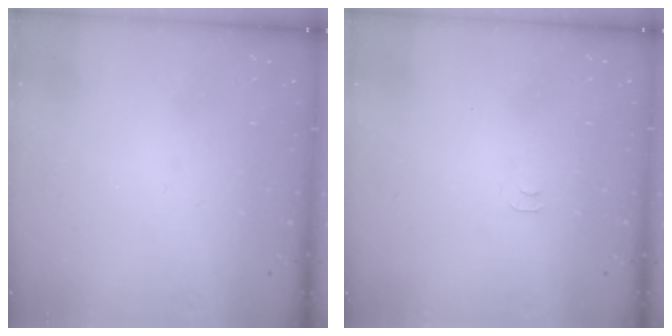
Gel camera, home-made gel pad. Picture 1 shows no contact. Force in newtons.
{"total": 3.1, "press": 3.0, "slide": 0.5}